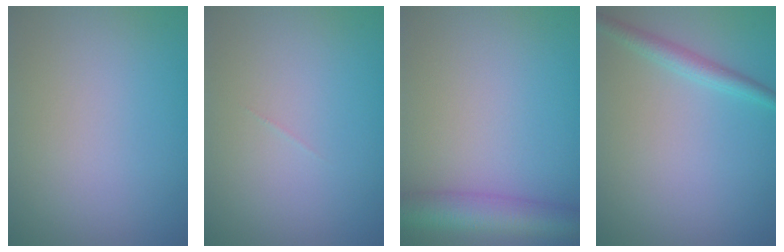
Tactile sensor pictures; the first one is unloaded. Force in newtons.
{"total": 0.0}
{"total": 5.1, "press": 5.1, "slide": 0.2}
{"total": 2.1, "press": 2.1, "slide": 0.1}